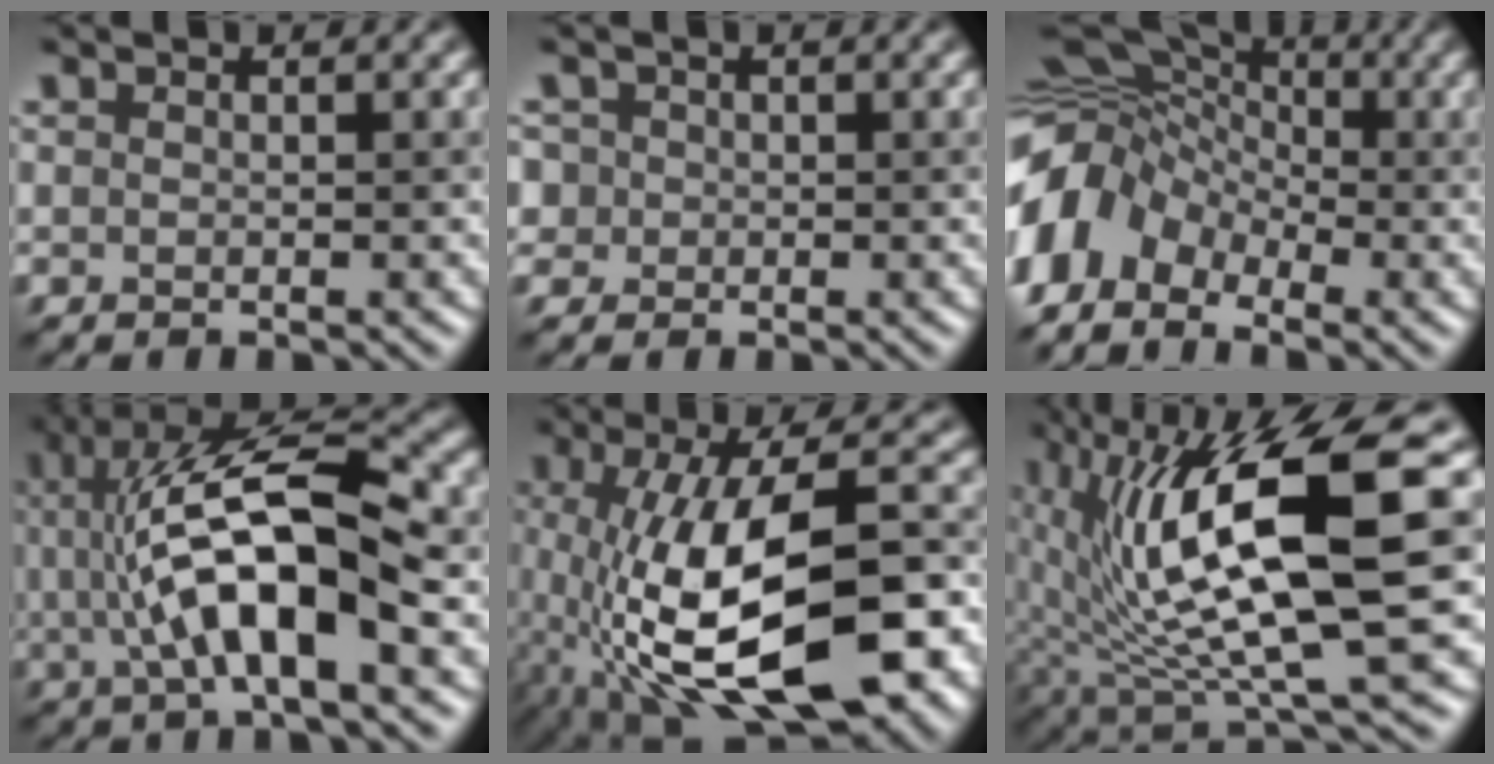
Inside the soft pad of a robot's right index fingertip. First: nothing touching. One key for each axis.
{"total": 3.6, "fx": 1.0, "fy": 3.2, "fz": 1.3, "tx": -0.021, "ty": 0.021, "tz": 0.004}
{"total": 9.9, "fx": -2.9, "fy": 7.4, "fz": 6.0, "tx": -0.124, "ty": 0.000, "tz": -0.064}
{"total": 11.1, "fx": -0.2, "fy": 3.8, "fz": 10.5, "tx": -0.186, "ty": 0.020, "tz": -0.010}
{"total": 14.9, "fx": -3.8, "fy": 6.2, "fz": 13.0, "tx": -0.224, "ty": -0.010, "tz": -0.062}
{"total": 14.2, "fx": 2.1, "fy": 4.2, "fz": 13.4, "tx": -0.236, "ty": -0.015, "tz": 0.049}